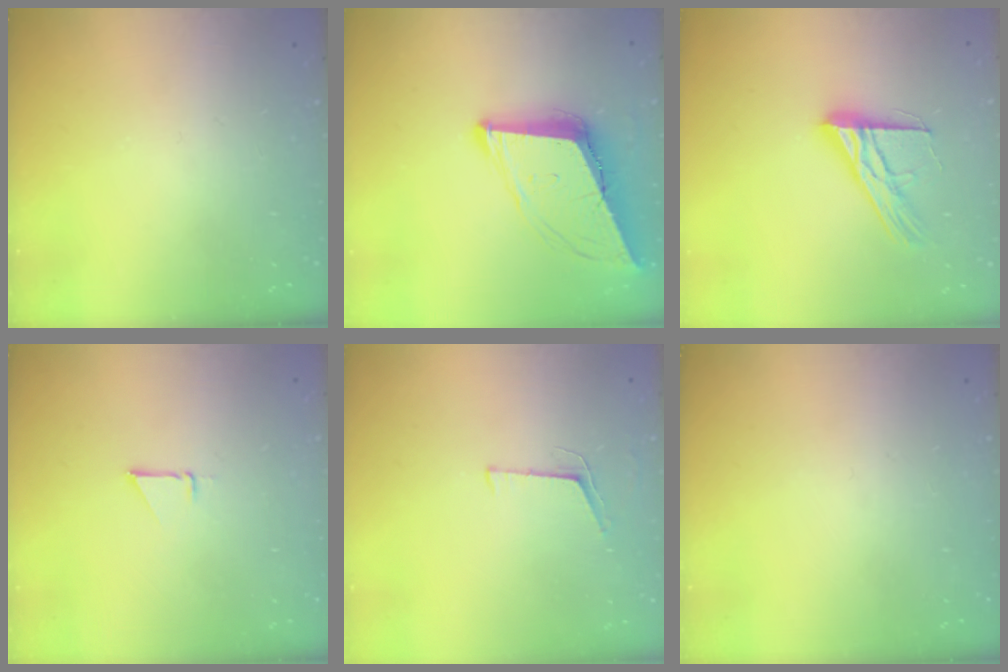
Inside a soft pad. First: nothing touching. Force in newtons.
{"total": 11.8, "press": 11.2, "slide": 3.8}
{"total": 14.0, "press": 14.0, "slide": 1.0}
{"total": 1.9, "press": 1.9, "slide": 0.0}
{"total": 4.2, "press": 3.5, "slide": 2.3}
{"total": 0.0}